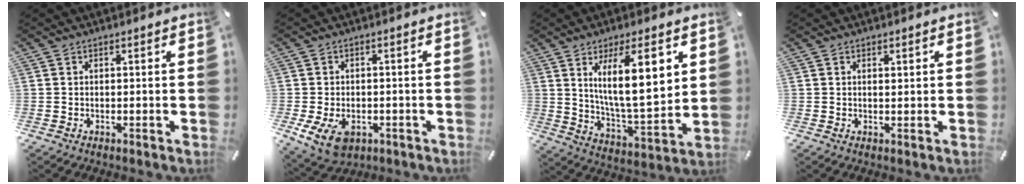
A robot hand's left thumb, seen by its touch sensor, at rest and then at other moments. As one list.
[{"total": 7.2, "force": [-2.7, 5.1, 4.3], "torque": [-0.092, 0.007, -0.050]}, {"total": 17.1, "force": [6.7, 5.9, 14.6], "torque": [-0.235, -0.017, 0.103]}, {"total": 0.7, "force": [0.3, 0.4, 0.5], "torque": [-0.010, 0.003, 0.004]}]